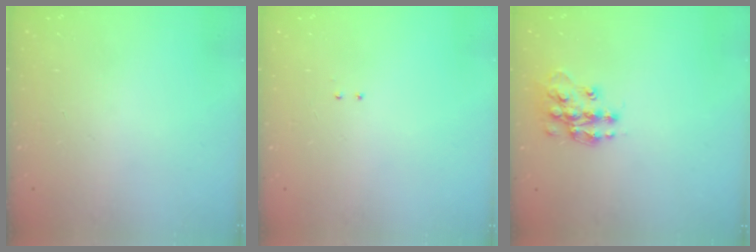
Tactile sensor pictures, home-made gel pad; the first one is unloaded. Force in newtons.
{"total": 2.0, "press": 2.0, "slide": 0.4}
{"total": 13.3, "press": 13.3, "slide": 0.9}